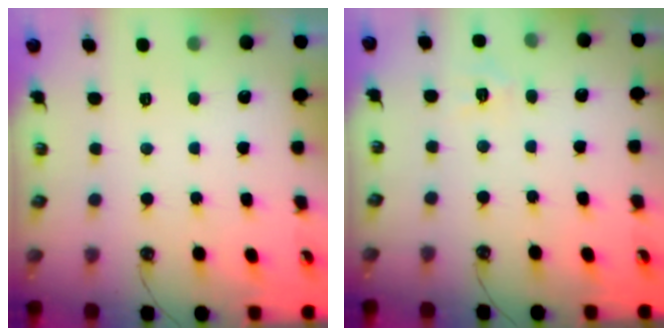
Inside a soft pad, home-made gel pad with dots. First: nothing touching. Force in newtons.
{"total": 6.4, "press": 6.3, "slide": 0.7}